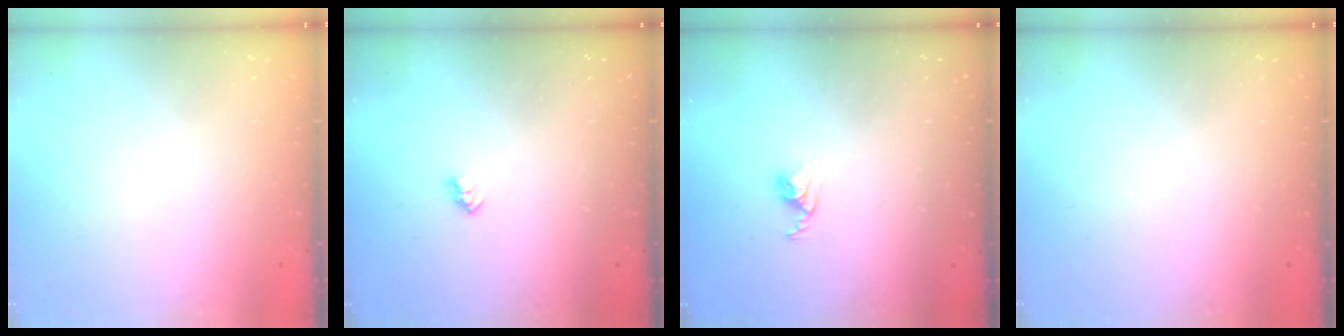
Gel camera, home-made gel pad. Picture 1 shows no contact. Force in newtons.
{"total": 2.6, "press": 2.6, "slide": 0.4}
{"total": 3.9, "press": 3.9, "slide": 0.2}
{"total": 0.0}